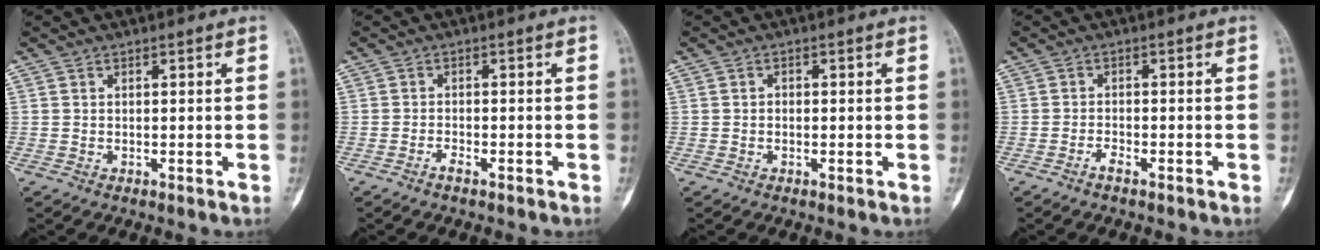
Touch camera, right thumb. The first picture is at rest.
{"total": 1.5, "force": [-1.2, 0.4, 0.9], "torque": [-0.019, 0.005, -0.024]}
{"total": 0.7, "force": [-0.1, 0.5, 0.4], "torque": [-0.004, 0.002, -0.006]}
{"total": 1.8, "force": [-1.4, 0.5, 1.0], "torque": [-0.022, 0.007, -0.028]}